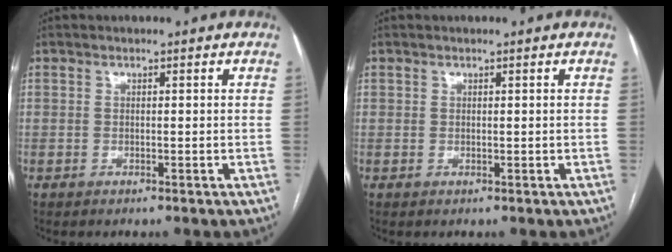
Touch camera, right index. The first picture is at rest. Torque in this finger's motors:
{"motor_torque": [0.10, 0.07, 0.01, 0.00]}